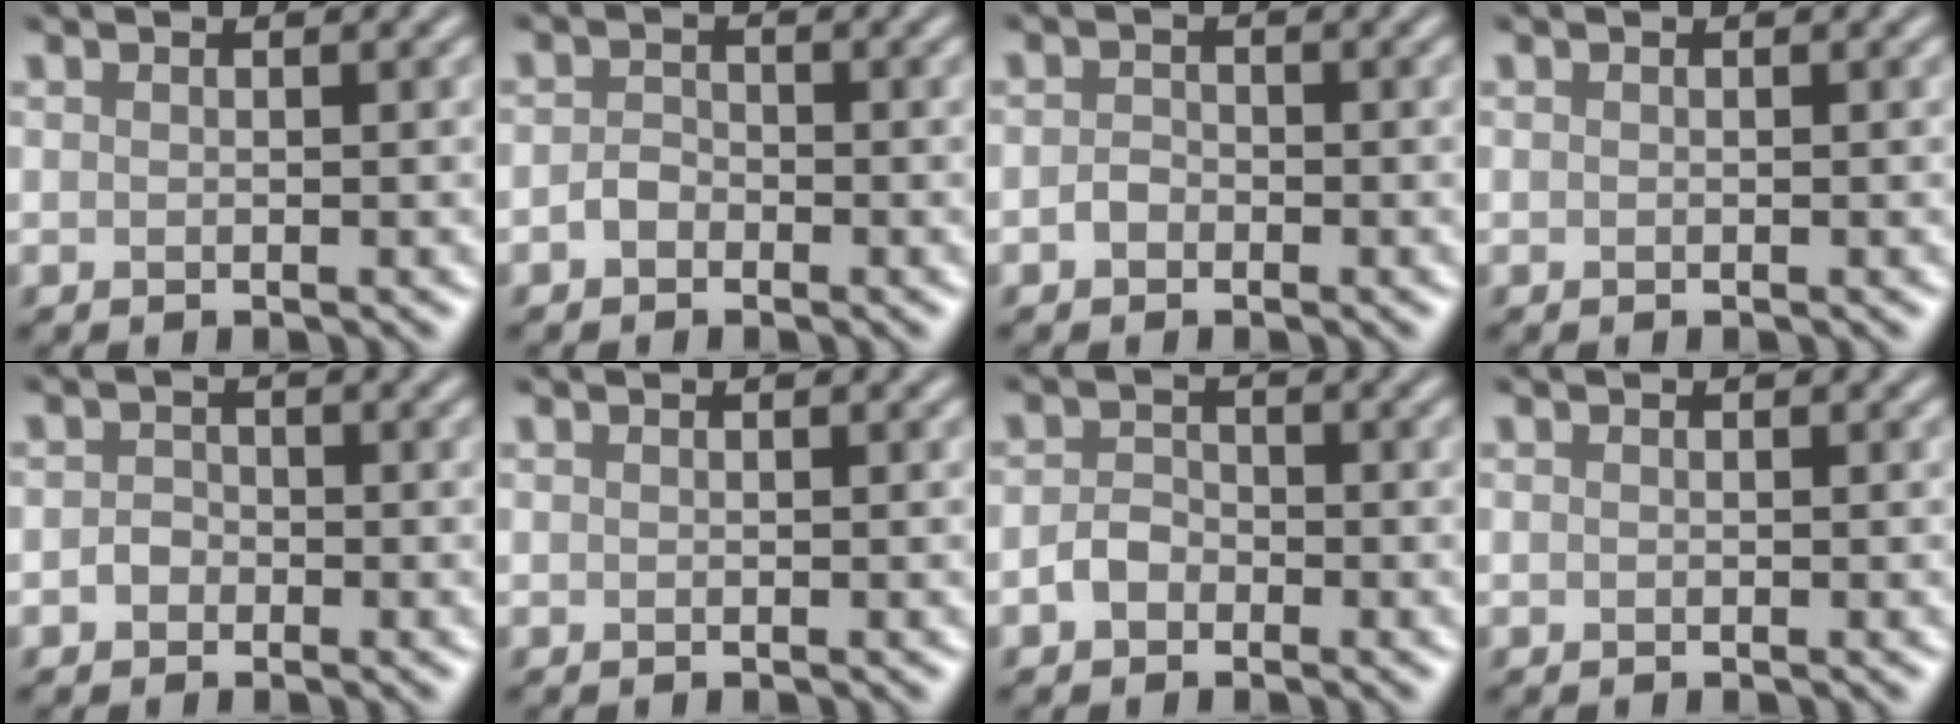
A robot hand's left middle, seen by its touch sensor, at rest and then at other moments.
{"total": 1.3, "force": [-0.7, 1.0, 0.6], "torque": [-0.010, 0.003, -0.016]}
{"total": 1.1, "force": [-0.5, 0.9, 0.5], "torque": [-0.009, 0.001, -0.013]}
{"total": 0.0}
{"total": 1.3, "force": [-0.5, 1.1, 0.4], "torque": [-0.004, 0.000, -0.013]}
{"total": 0.0}
{"total": 1.8, "force": [-0.9, 1.3, 0.8], "torque": [-0.015, 0.004, -0.021]}
{"total": 0.0}